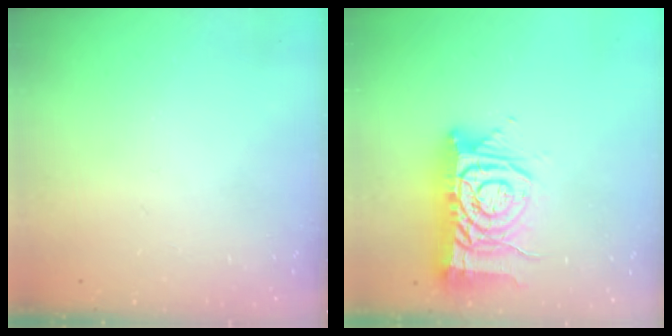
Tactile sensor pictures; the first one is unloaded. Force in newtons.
{"total": 17.8, "press": 17.7, "slide": 2.0}